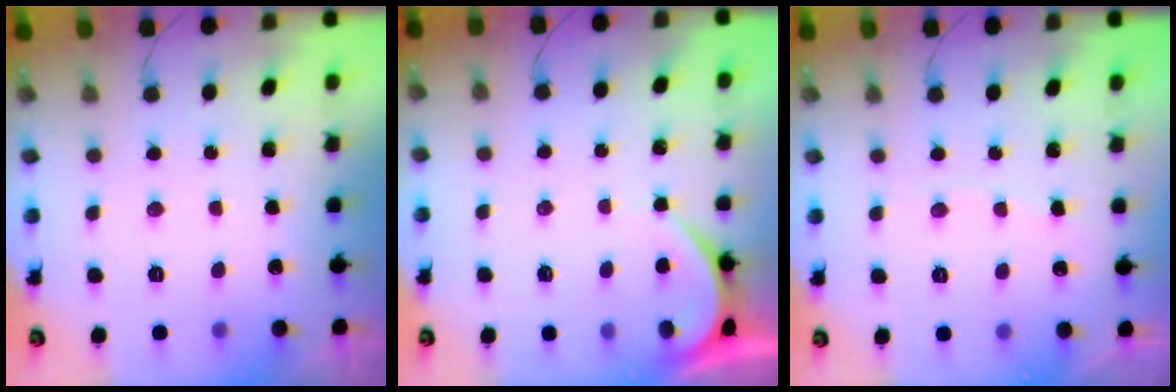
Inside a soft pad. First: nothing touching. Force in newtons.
{"total": 2.4, "press": 2.4, "slide": 0.2}
{"total": 3.1, "press": 3.0, "slide": 0.5}